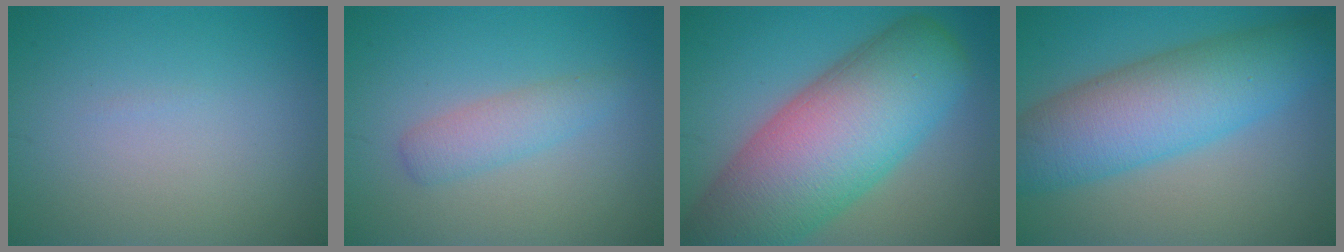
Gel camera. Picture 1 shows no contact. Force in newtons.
{"total": 2.4, "press": 2.4, "slide": 0.0}
{"total": 14.3, "press": 14.3, "slide": 0.9}
{"total": 9.2, "press": 9.2, "slide": 0.1}